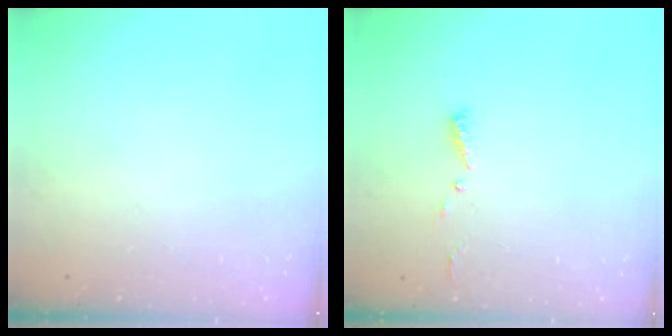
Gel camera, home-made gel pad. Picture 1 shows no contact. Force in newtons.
{"total": 4.4, "press": 4.4, "slide": 0.4}